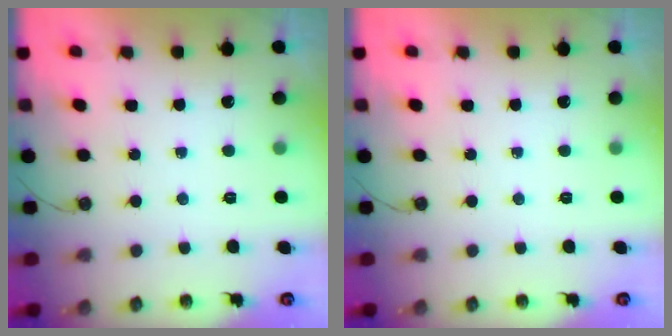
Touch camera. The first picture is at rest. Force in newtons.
{"total": 0.0}